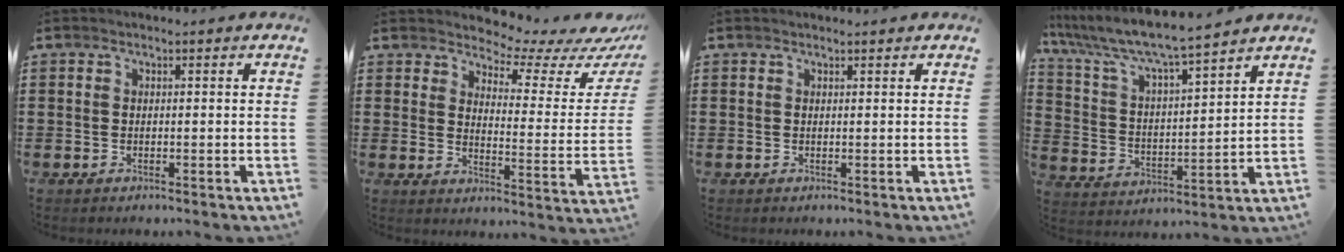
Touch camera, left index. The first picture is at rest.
{"total": 4.7, "force": [4.3, 1.0, 1.5], "torque": [-0.039, -0.037, 0.068]}
{"total": 0.0}
{"total": 7.0, "force": [6.3, 0.3, 3.1], "torque": [-0.090, -0.041, 0.100]}